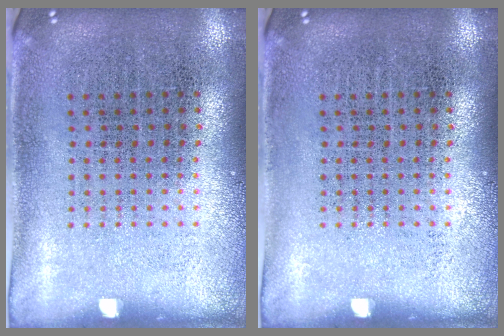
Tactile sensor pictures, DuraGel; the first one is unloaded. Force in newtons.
{"total": 0.0}